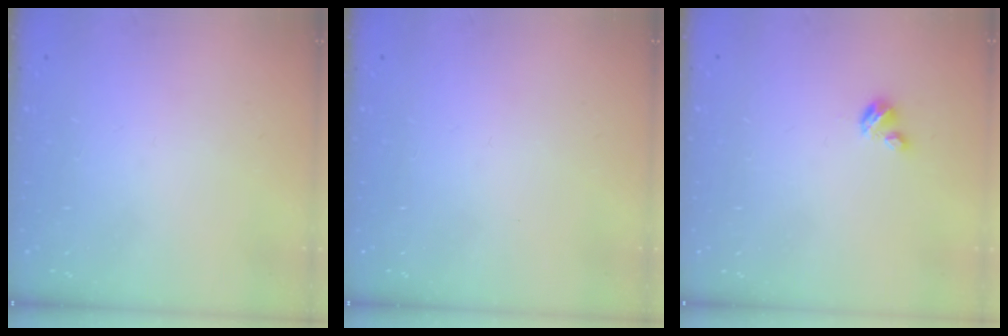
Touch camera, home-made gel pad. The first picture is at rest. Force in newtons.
{"total": 0.0}
{"total": 2.9, "press": 2.9, "slide": 0.3}